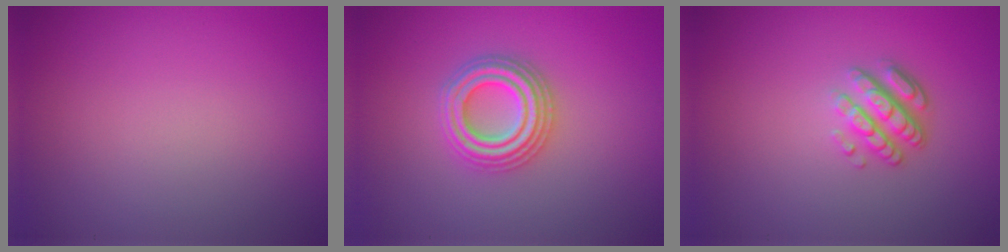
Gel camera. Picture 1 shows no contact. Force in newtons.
{"total": 4.0, "press": 4.0, "slide": 0.8}
{"total": 3.6, "press": 2.6, "slide": 2.4}